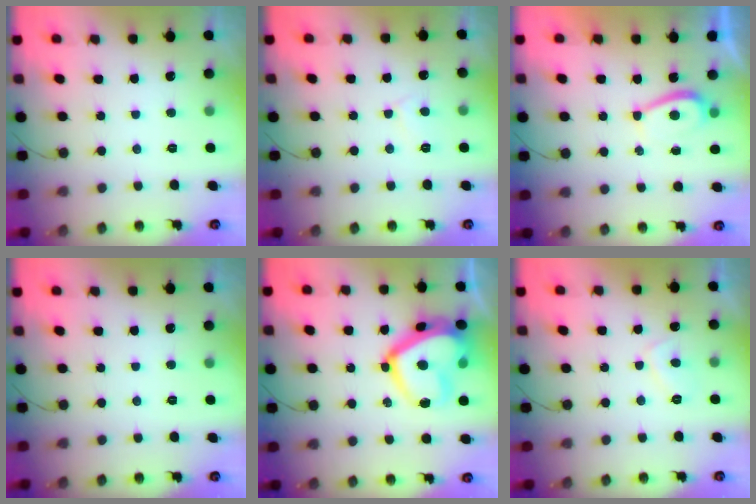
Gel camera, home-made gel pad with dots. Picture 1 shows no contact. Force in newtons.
{"total": 2.9, "press": 2.9, "slide": 0.3}
{"total": 2.8, "press": 2.7, "slide": 0.5}
{"total": 0.0}
{"total": 18.5, "press": 18.4, "slide": 1.6}
{"total": 2.8, "press": 2.8, "slide": 0.4}